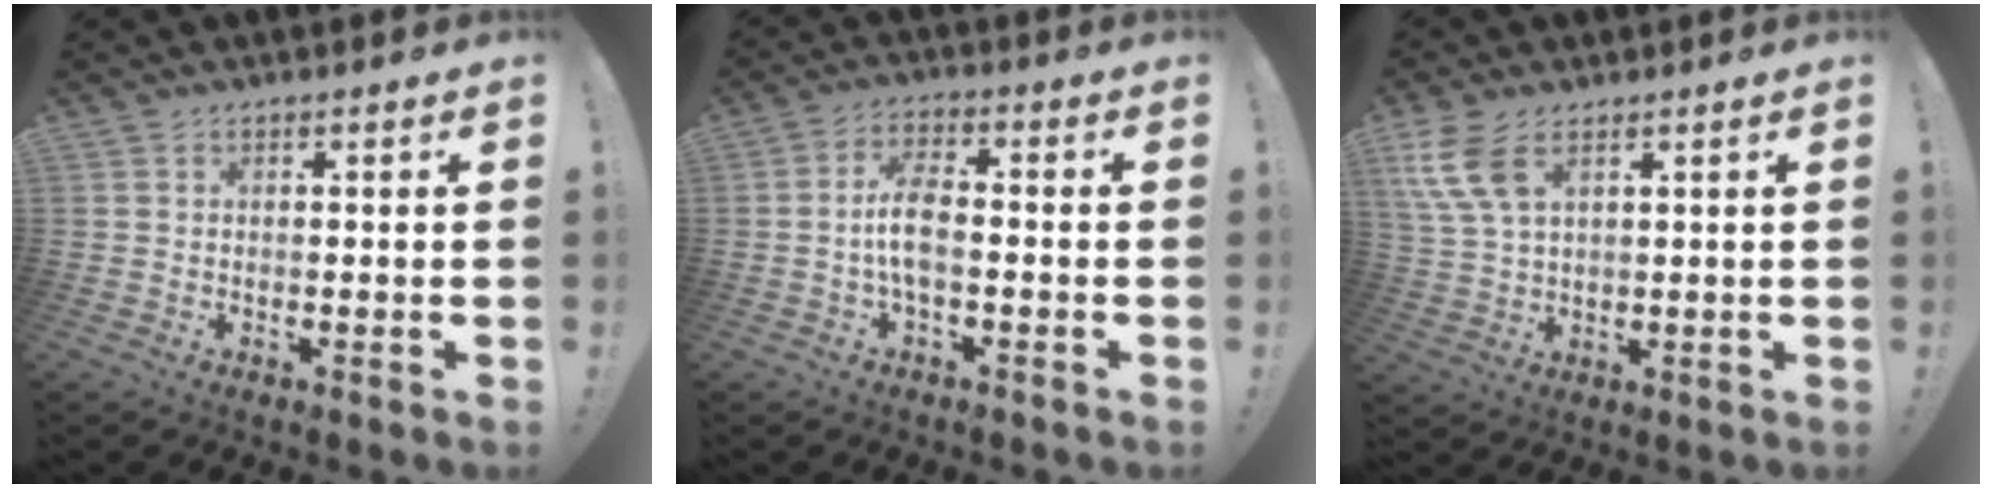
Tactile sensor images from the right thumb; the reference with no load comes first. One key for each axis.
{"total": 8.2, "fx": -1.4, "fy": 3.3, "fz": 7.4, "tx": -0.151, "ty": 0.003, "tz": -0.028}
{"total": 9.7, "fx": 4.9, "fy": 5.0, "fz": 6.6, "tx": -0.141, "ty": -0.012, "tz": 0.098}